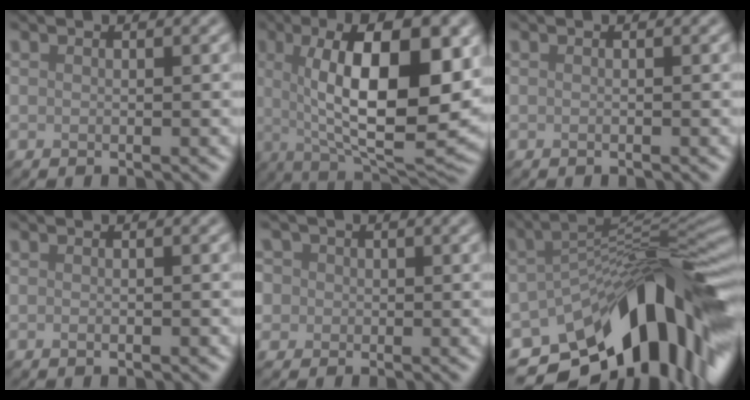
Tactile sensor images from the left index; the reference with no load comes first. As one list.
[{"total": 13.7, "force": [2.0, 4.6, 12.7], "torque": [-0.170, 0.003, 0.026]}, {"total": 0.0}, {"total": 1.2, "force": [-0.3, 0.5, 1.1], "torque": [-0.006, -0.001, -0.003]}, {"total": 5.1, "force": [1.3, 4.5, 1.9], "torque": [-0.033, 0.037, -0.008]}, {"total": 15.7, "force": [-7.9, 6.9, 11.7], "torque": [-0.164, -0.009, -0.127]}]